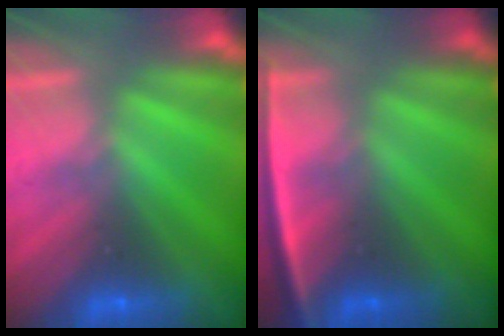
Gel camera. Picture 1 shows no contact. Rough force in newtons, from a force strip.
{"total": 2.5}